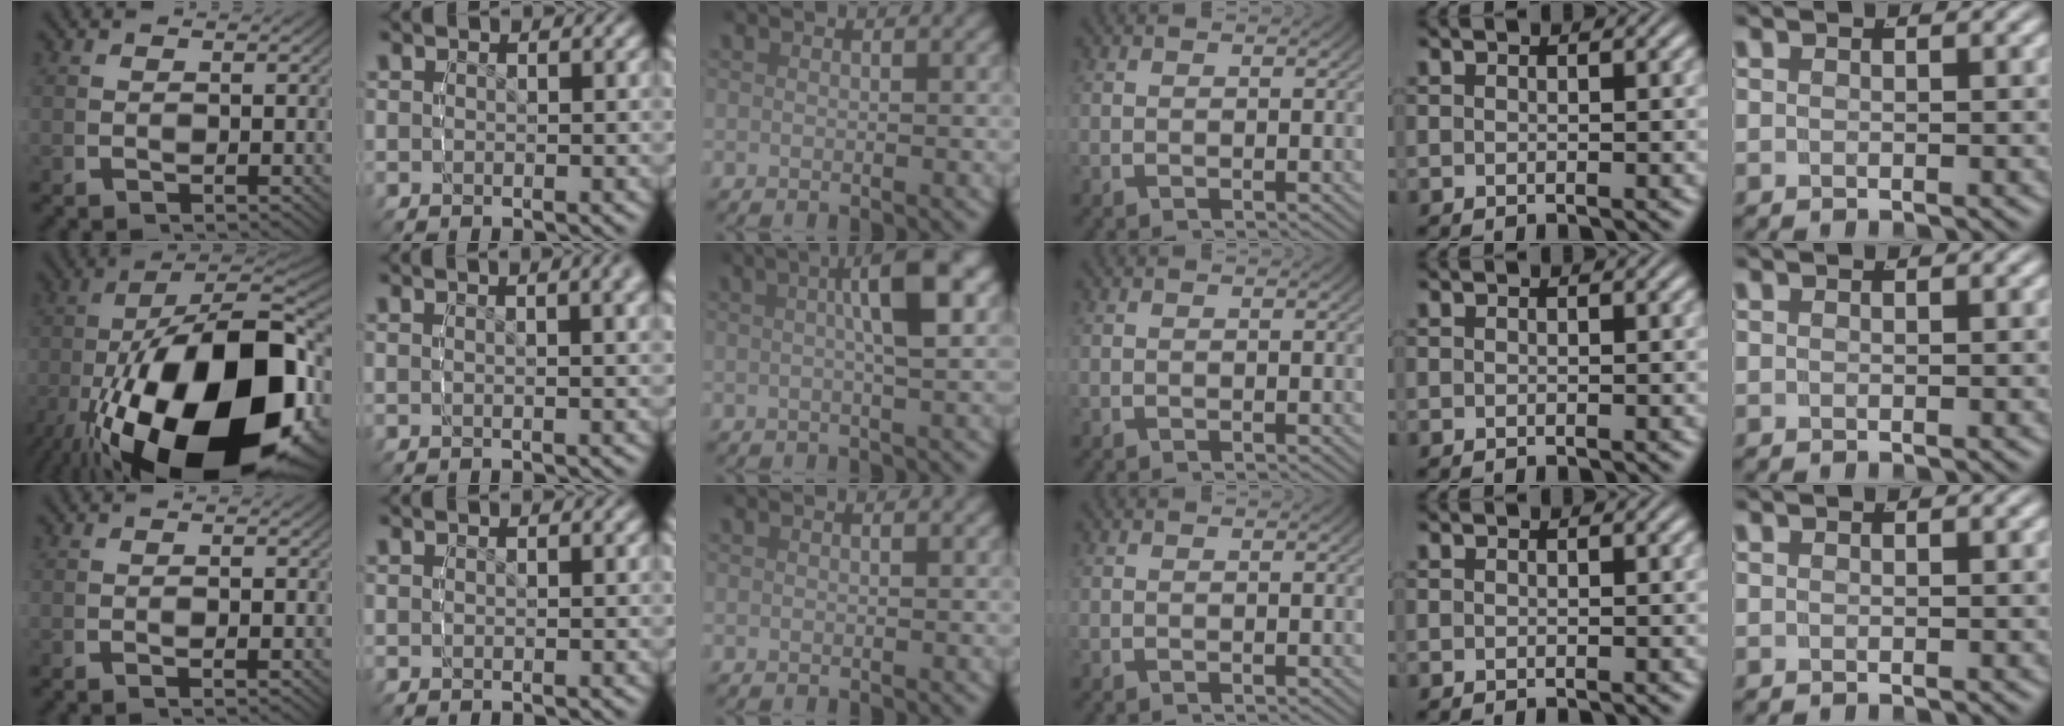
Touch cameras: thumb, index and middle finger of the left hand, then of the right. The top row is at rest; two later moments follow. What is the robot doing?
{"motion": "lift_and_place", "object": "screwdriver"}